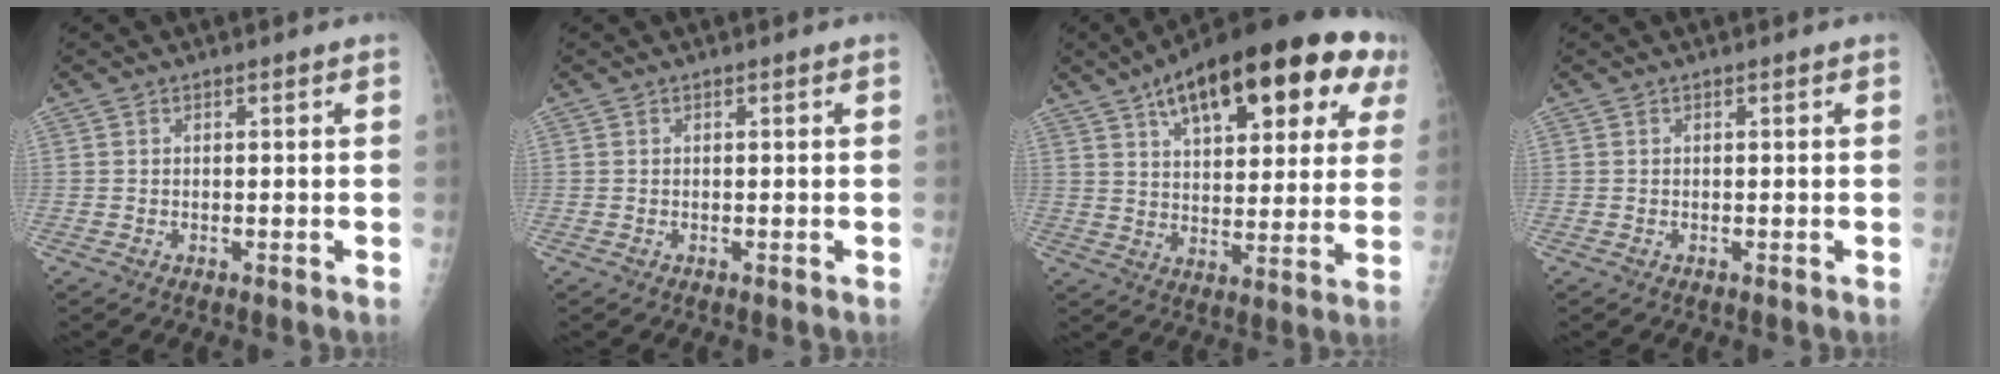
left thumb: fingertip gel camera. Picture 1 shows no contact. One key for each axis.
{"total": 0.0}
{"total": 25.1, "fx": 12.5, "fy": 10.4, "fz": 19.1, "tx": -0.253, "ty": 0.002, "tz": 0.181}
{"total": 0.0}